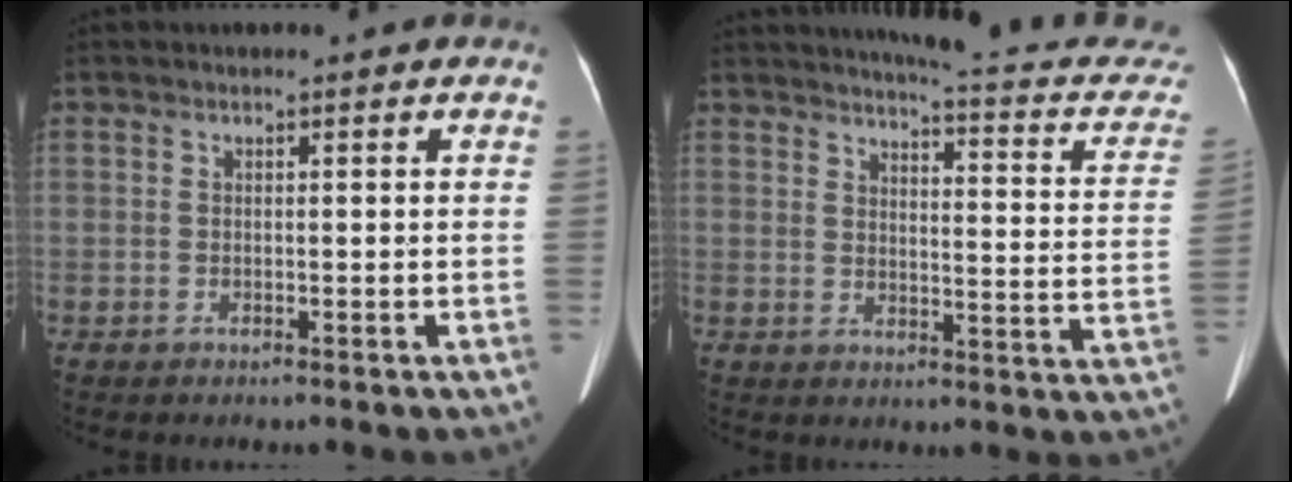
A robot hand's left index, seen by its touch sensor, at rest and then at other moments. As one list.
[{"total": 17.5, "force": [15.8, 2.4, 7.1], "torque": [-0.080, -0.056, 0.162]}]